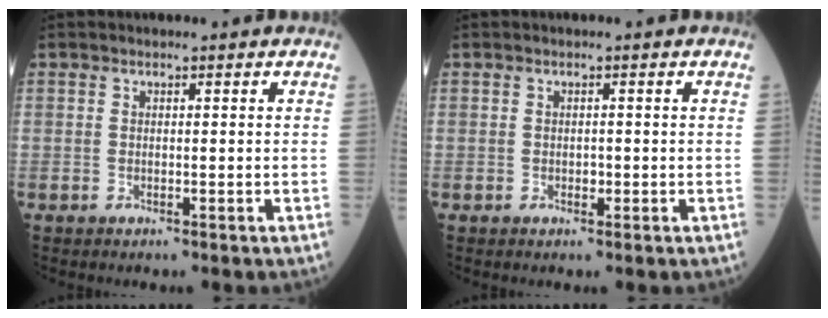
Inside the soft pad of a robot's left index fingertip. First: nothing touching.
{"total": 1.2, "force": [-1.2, 0.4, 0.2], "torque": [-0.003, -0.005, -0.019]}